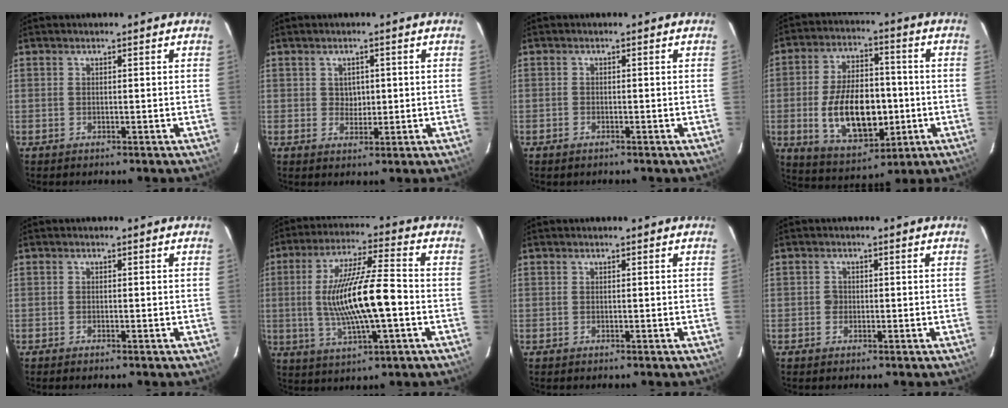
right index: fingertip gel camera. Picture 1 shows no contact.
{"total": 2.6, "force": [0.4, 2.4, 1.0], "torque": [-0.012, 0.006, 0.008]}
{"total": 1.0, "force": [-0.8, 0.6, 0.1], "torque": [-0.004, 0.000, -0.015]}
{"total": 16.5, "force": [-2.8, 9.4, 13.3], "torque": [-0.255, 0.004, -0.025]}
{"total": 0.6, "force": [-0.5, 0.0, 0.2], "torque": [-0.003, -0.002, -0.011]}
{"total": 15.5, "force": [-2.0, 2.7, 15.1], "torque": [-0.285, -0.002, -0.030]}
{"total": 0.0}
{"total": 1.3, "force": [-0.3, 1.2, 0.2], "torque": [-0.001, 0.002, -0.005]}